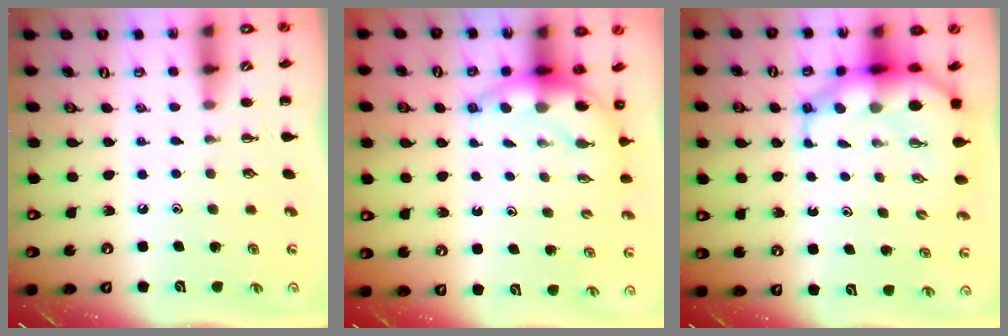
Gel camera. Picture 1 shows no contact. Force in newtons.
{"total": 7.0, "press": 6.9, "slide": 1.3}
{"total": 9.1, "press": 8.8, "slide": 2.3}